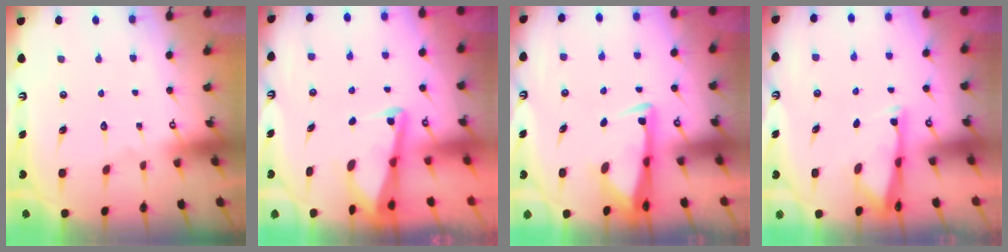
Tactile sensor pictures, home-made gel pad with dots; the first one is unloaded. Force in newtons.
{"total": 2.3, "press": 2.3, "slide": 0.2}
{"total": 2.9, "press": 2.8, "slide": 0.9}
{"total": 3.1, "press": 3.0, "slide": 0.6}